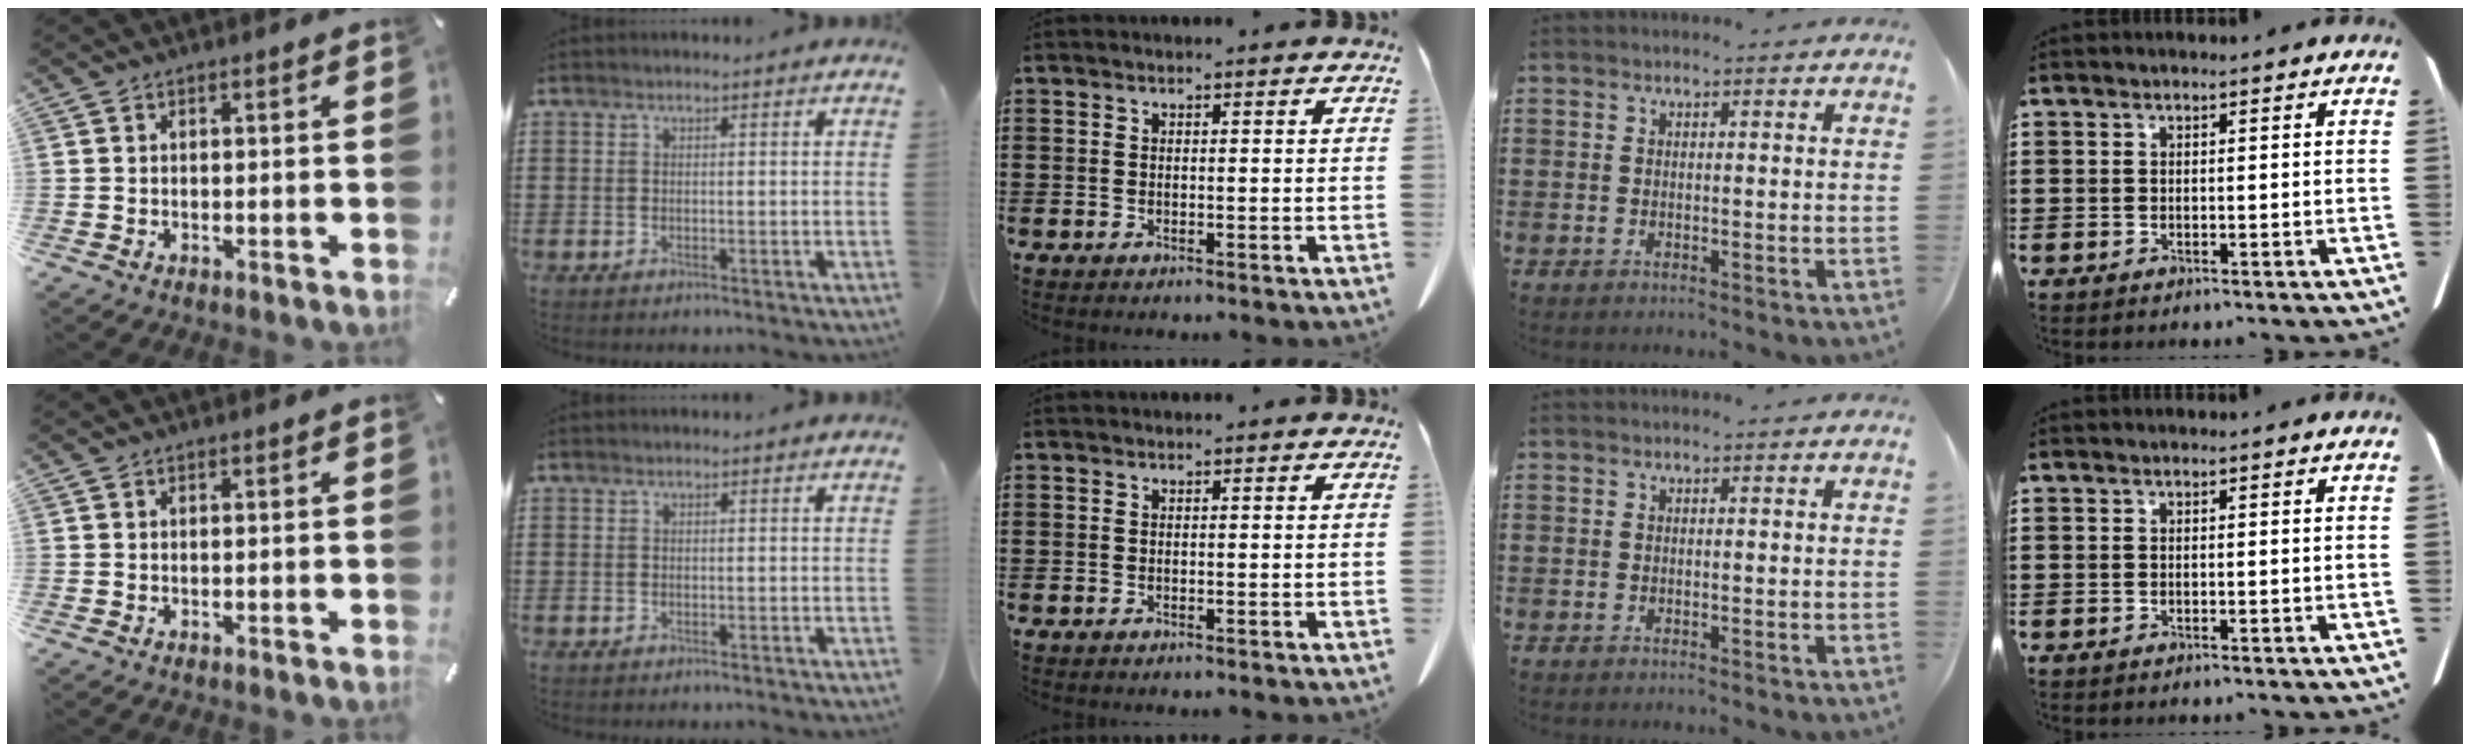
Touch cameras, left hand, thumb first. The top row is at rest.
{}